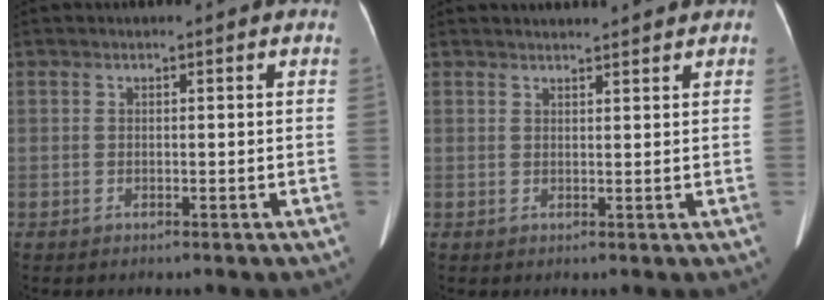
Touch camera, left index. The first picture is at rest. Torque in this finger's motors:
{"motor_torque": [0.10, 0.10, -0.02, -0.01]}